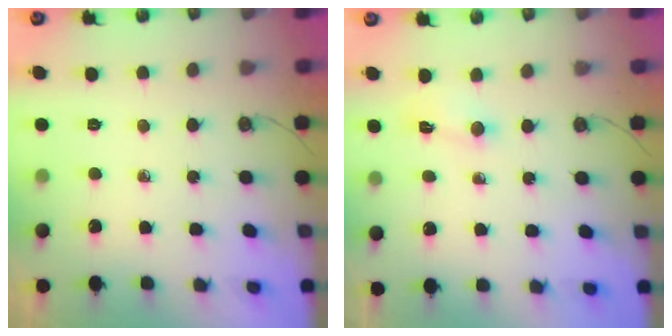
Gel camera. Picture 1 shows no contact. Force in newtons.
{"total": 3.4, "press": 3.4, "slide": 0.3}